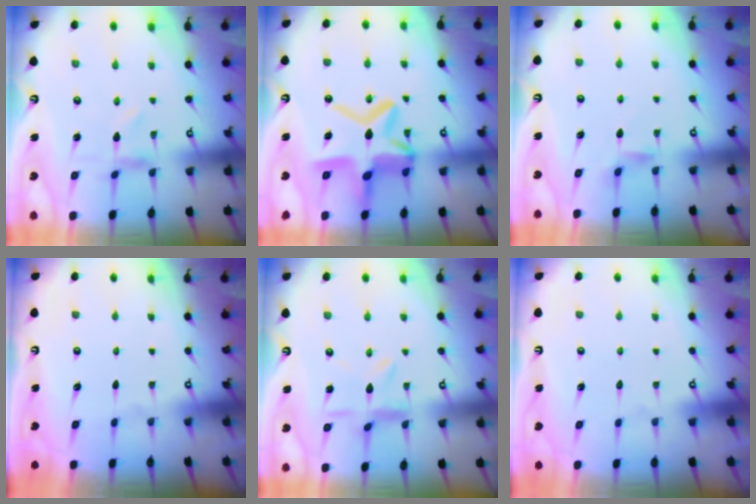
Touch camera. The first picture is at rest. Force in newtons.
{"total": 17.6, "press": 17.6, "slide": 1.5}
{"total": 4.6, "press": 4.6, "slide": 0.6}
{"total": 0.0}
{"total": 4.9, "press": 4.9, "slide": 0.4}
{"total": 1.8, "press": 1.8, "slide": 0.1}